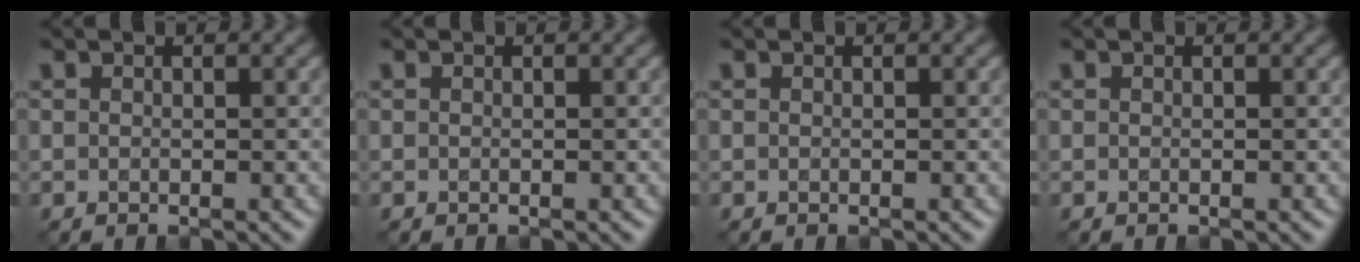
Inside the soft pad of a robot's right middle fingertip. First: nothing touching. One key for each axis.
{"total": 0.0}
{"total": 0.0}
{"total": 0.0}